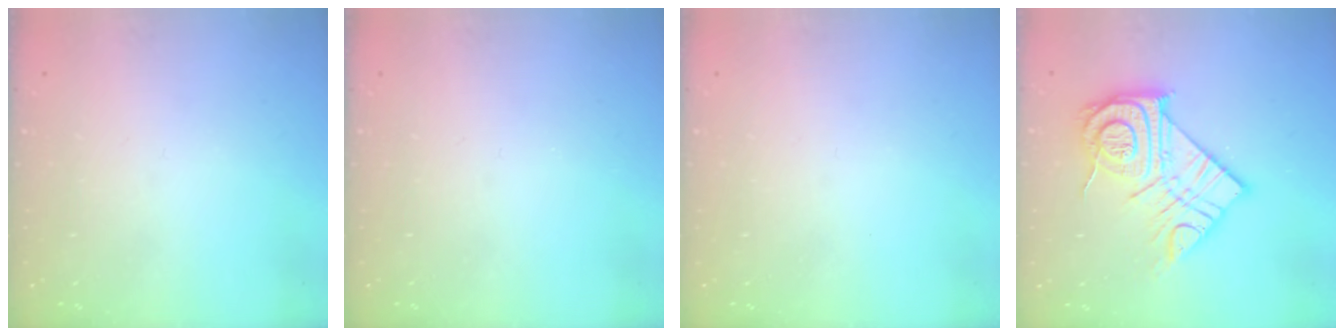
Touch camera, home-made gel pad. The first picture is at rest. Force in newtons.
{"total": 0.0}
{"total": 0.0}
{"total": 18.5, "press": 18.4, "slide": 1.5}